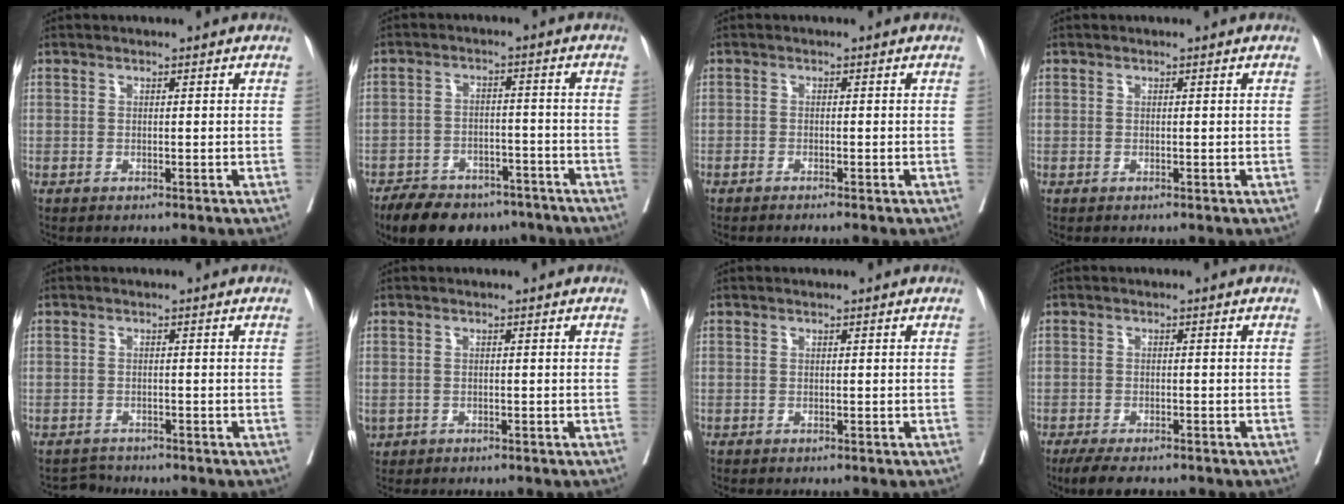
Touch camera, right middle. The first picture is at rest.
{"total": 13.5, "force": [-10.6, 6.4, 5.4], "torque": [-0.088, 0.005, -0.152]}
{"total": 1.7, "force": [-1.4, -0.1, 0.9], "torque": [-0.010, 0.001, -0.020]}
{"total": 0.0}
{"total": 1.8, "force": [-1.7, 0.3, -0.6], "torque": [0.007, -0.008, -0.029]}
{"total": 2.3, "force": [-1.0, 1.8, 0.9], "torque": [-0.029, -0.002, -0.009]}
{"total": 0.0}
{"total": 5.9, "force": [-4.7, 1.7, 3.1], "torque": [-0.050, -0.012, -0.072]}